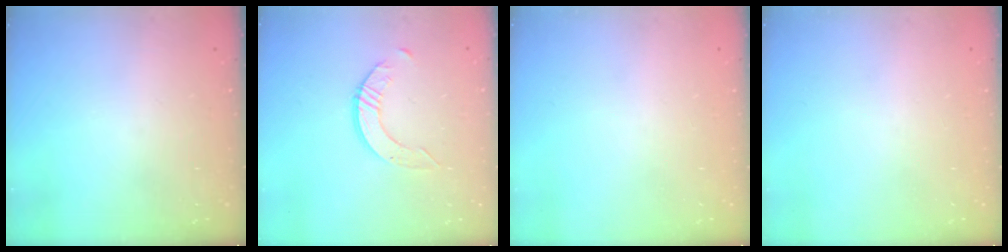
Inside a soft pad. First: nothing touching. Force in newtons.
{"total": 4.5, "press": 4.5, "slide": 0.3}
{"total": 0.0}
{"total": 0.0}